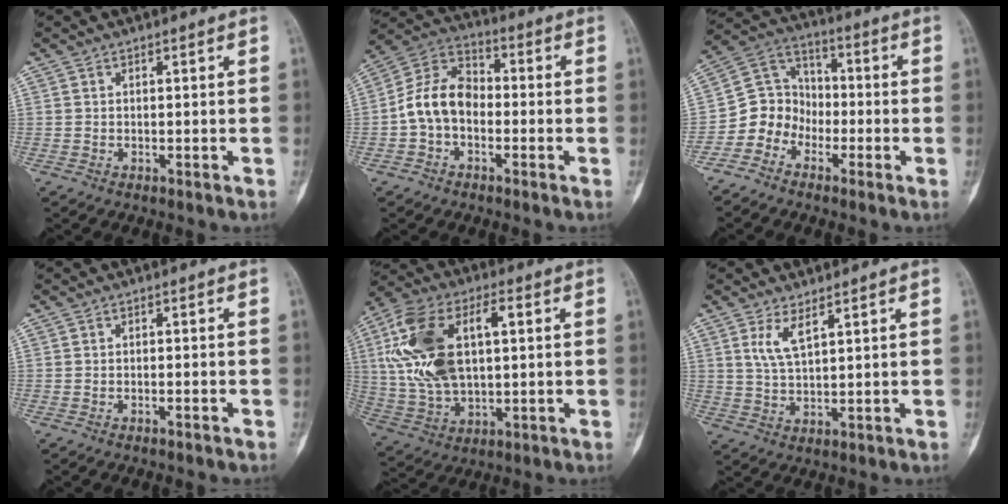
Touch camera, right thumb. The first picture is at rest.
{"total": 10.5, "force": [-1.8, 7.5, 7.1], "torque": [-0.122, 0.039, -0.048]}
{"total": 8.6, "force": [-4.0, 7.4, 2.0], "torque": [-0.007, 0.066, -0.089]}
{"total": 0.8, "force": [-0.6, 0.1, 0.5], "torque": [-0.018, 0.008, -0.005]}
{"total": 19.8, "force": [4.0, 10.7, 16.1], "torque": [-0.319, 0.011, 0.075]}
{"total": 4.6, "force": [2.6, 1.4, 3.6], "torque": [-0.074, -0.019, 0.060]}